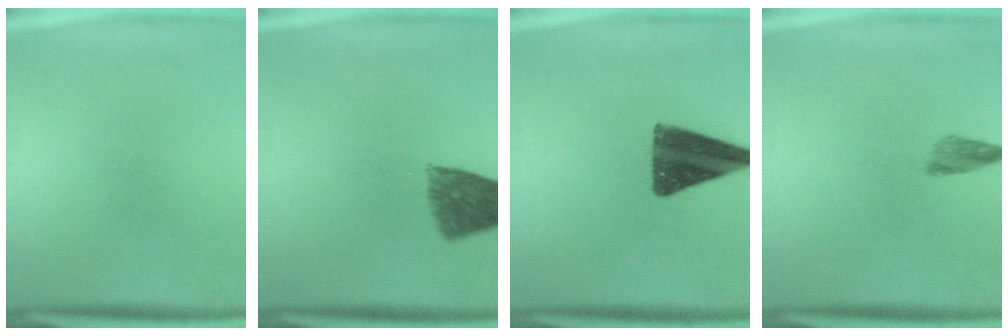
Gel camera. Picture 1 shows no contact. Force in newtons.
{"total": 8.3}
{"total": 13.1}
{"total": 2.1}